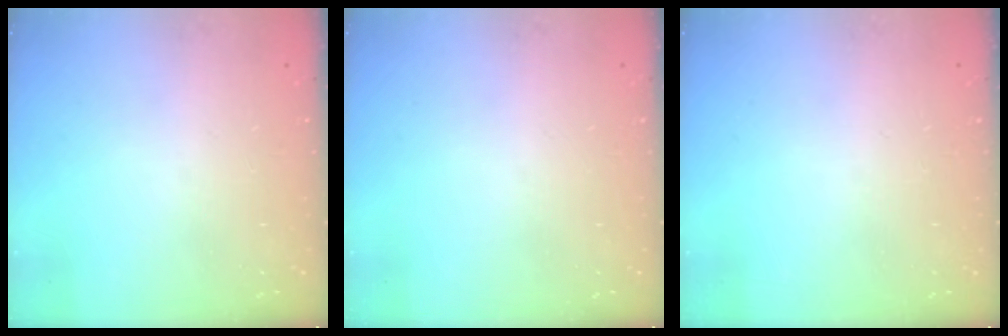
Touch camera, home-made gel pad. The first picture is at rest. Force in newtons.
{"total": 0.0}
{"total": 0.0}